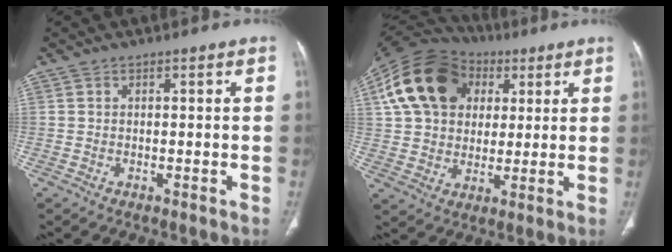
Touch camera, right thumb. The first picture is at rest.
{"total": 19.6, "force": [6.2, 14.7, 11.4], "torque": [-0.204, 0.017, 0.105]}